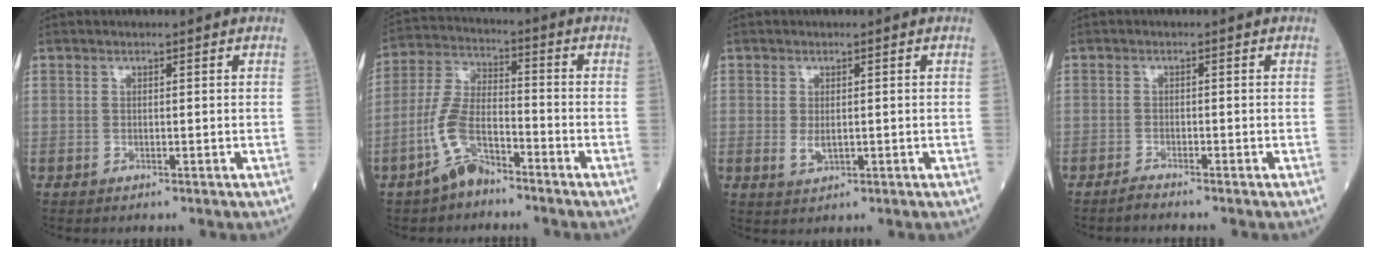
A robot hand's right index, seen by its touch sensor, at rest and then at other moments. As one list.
[{"total": 8.1, "force": [-5.0, 3.1, 5.5], "torque": [-0.129, 0.005, -0.104]}, {"total": 2.2, "force": [-0.2, 1.3, 1.8], "torque": [-0.033, -0.005, 0.002]}, {"total": 1.3, "force": [-1.3, -0.2, 0.2], "torque": [-0.008, -0.003, -0.026]}]